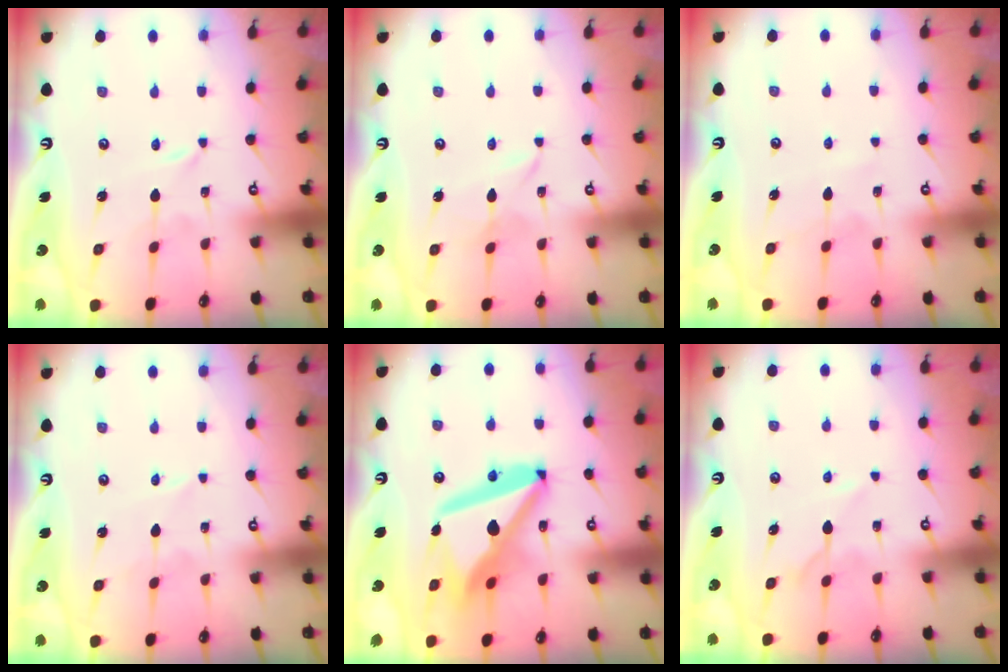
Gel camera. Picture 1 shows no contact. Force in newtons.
{"total": 2.6, "press": 2.6, "slide": 0.3}
{"total": 5.3, "press": 5.3, "slide": 0.4}
{"total": 3.2, "press": 3.1, "slide": 0.3}
{"total": 17.1, "press": 17.0, "slide": 1.9}
{"total": 6.2, "press": 6.2, "slide": 0.7}